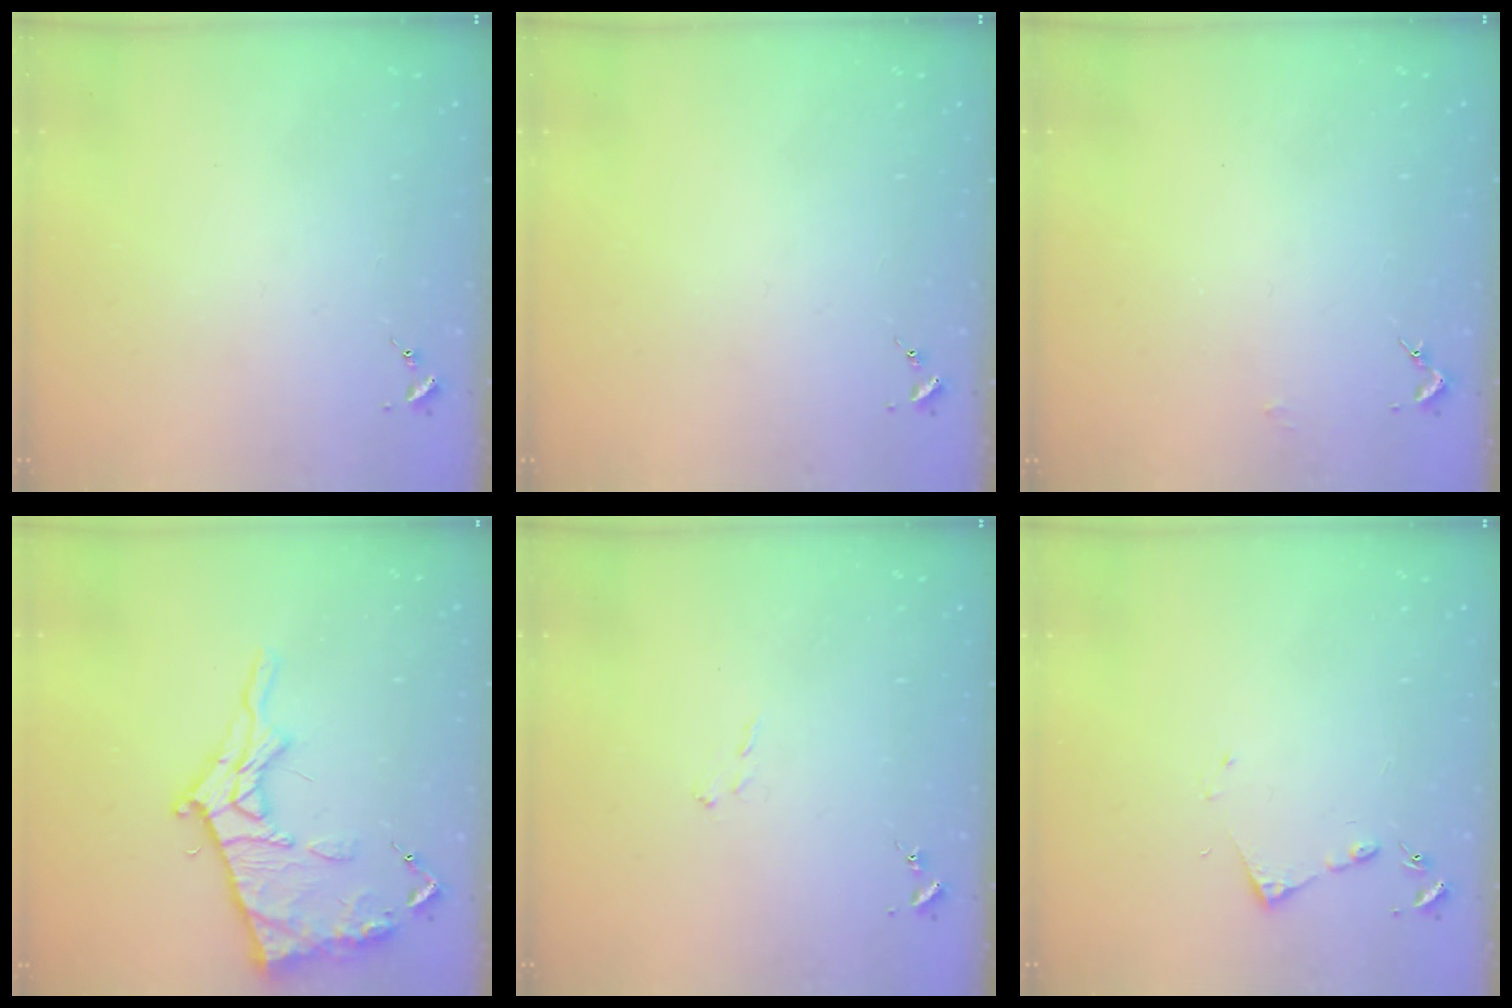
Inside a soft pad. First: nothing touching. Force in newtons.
{"total": 0.0}
{"total": 2.1, "press": 2.1, "slide": 0.3}
{"total": 16.4, "press": 16.3, "slide": 1.7}
{"total": 4.4, "press": 4.3, "slide": 0.7}
{"total": 4.6, "press": 4.5, "slide": 0.5}